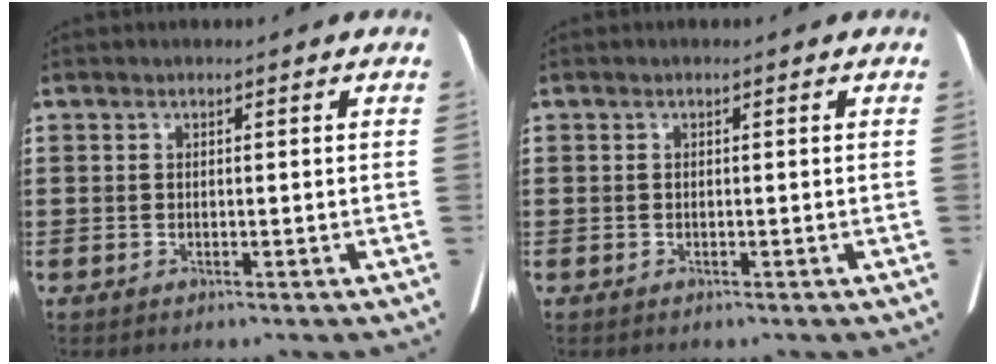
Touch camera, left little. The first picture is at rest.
{"total": 0.0}